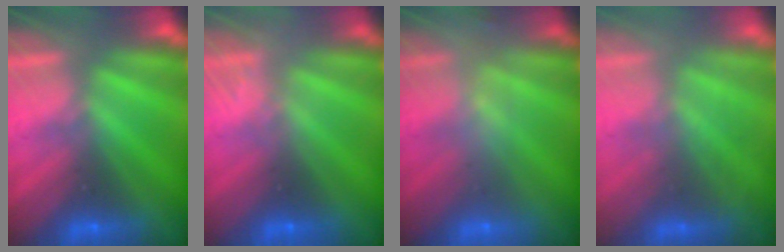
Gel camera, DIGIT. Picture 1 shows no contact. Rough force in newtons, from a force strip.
{"total": 1.6}
{"total": 2.3}
{"total": 2.3}